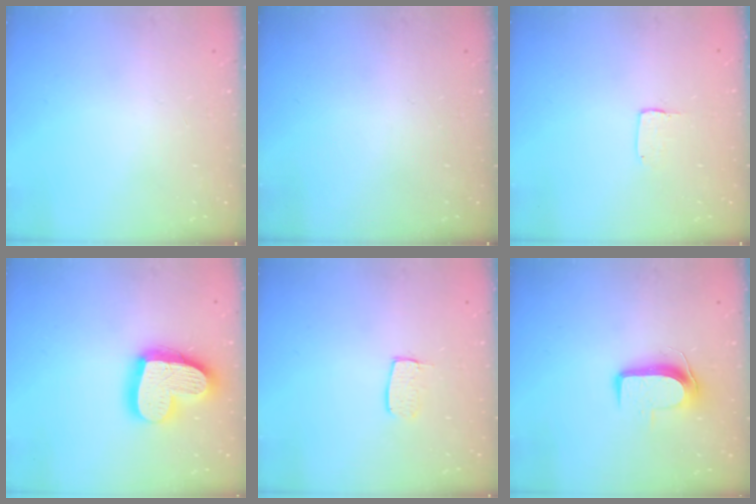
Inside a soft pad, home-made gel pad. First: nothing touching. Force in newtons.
{"total": 0.0}
{"total": 2.0, "press": 2.0, "slide": 0.1}
{"total": 21.1, "press": 21.0, "slide": 1.8}
{"total": 5.2, "press": 5.1, "slide": 0.5}
{"total": 8.8, "press": 8.8, "slide": 0.6}